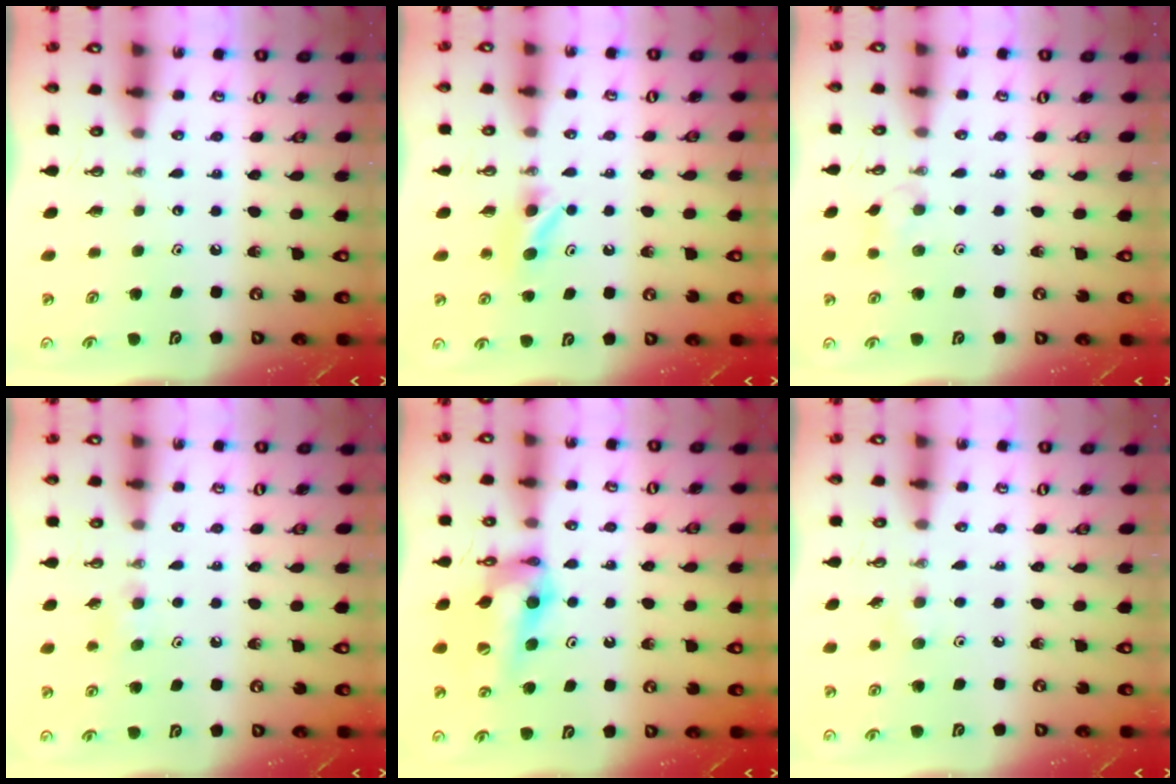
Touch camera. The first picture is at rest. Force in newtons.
{"total": 4.5, "press": 3.9, "slide": 2.4}
{"total": 5.6, "press": 5.5, "slide": 1.3}
{"total": 4.8, "press": 4.2, "slide": 2.3}
{"total": 13.5, "press": 13.0, "slide": 3.6}
{"total": 4.6, "press": 4.5, "slide": 0.9}